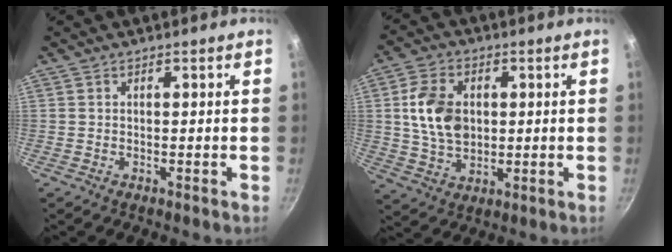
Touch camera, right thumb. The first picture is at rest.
{"total": 10.9, "force": [1.4, 7.6, 7.7], "torque": [-0.126, 0.000, 0.027]}